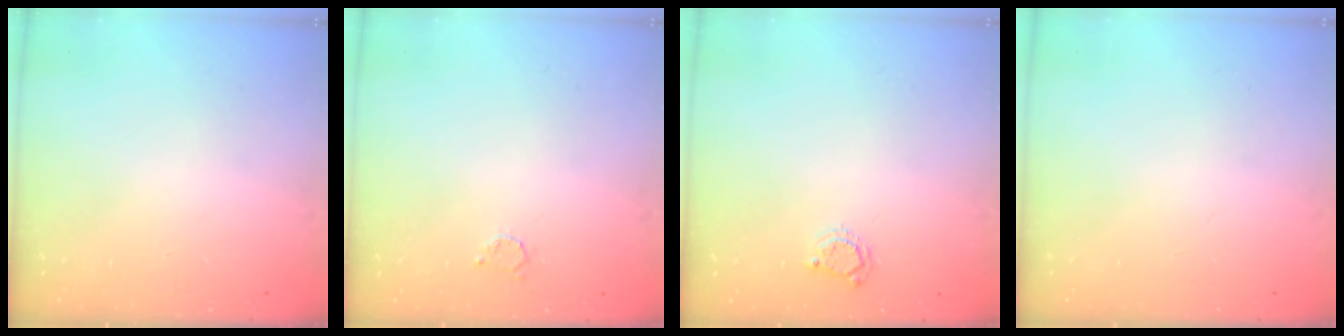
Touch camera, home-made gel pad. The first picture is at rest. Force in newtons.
{"total": 1.7, "press": 1.7, "slide": 0.3}
{"total": 3.8, "press": 3.7, "slide": 0.6}
{"total": 0.0}